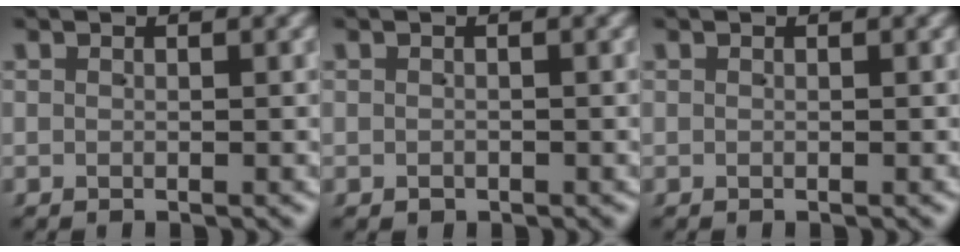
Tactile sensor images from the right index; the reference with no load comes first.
{"total": 0.8, "force": [-0.6, 0.5, 0.1], "torque": [-0.004, -0.011, -0.002]}
{"total": 0.0}